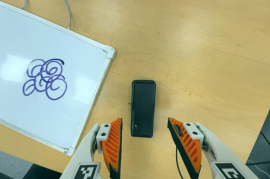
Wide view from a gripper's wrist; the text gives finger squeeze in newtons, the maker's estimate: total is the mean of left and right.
{"total": 0.0}